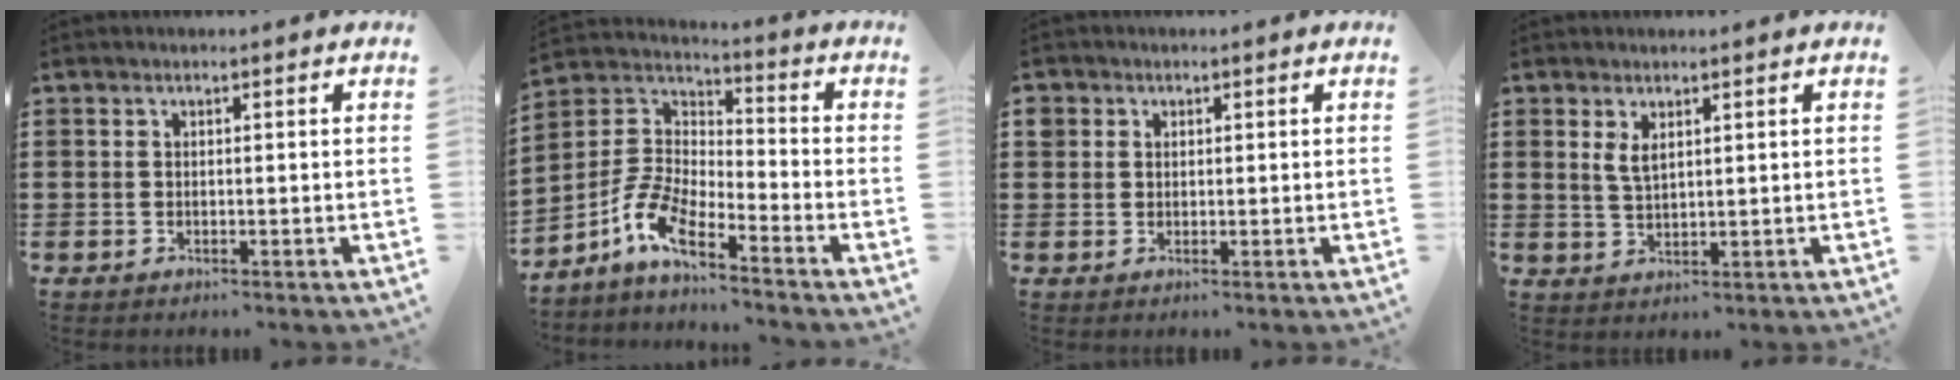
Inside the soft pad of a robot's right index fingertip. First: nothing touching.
{"total": 7.9, "force": [-5.4, 2.7, 5.2], "torque": [-0.139, -0.009, -0.115]}
{"total": 1.5, "force": [0.8, 1.2, 0.1], "torque": [-0.009, 0.006, 0.015]}
{"total": 2.5, "force": [1.3, 1.1, 1.9], "torque": [-0.040, 0.003, 0.024]}